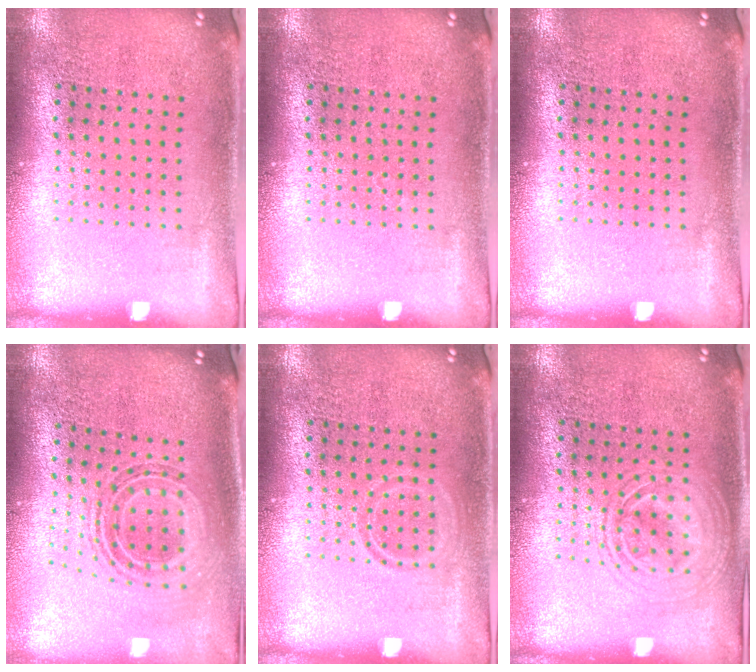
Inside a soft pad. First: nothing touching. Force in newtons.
{"total": 0.0}
{"total": 0.0}
{"total": 0.9, "press": 0.9, "slide": 0.4}
{"total": 0.9, "press": 0.9, "slide": 0.2}
{"total": 2.6, "press": 2.6, "slide": 0.3}